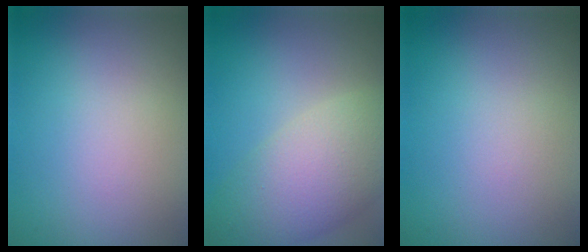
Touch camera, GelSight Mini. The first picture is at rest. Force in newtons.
{"total": 6.9, "press": 6.9, "slide": 0.4}
{"total": 0.0}